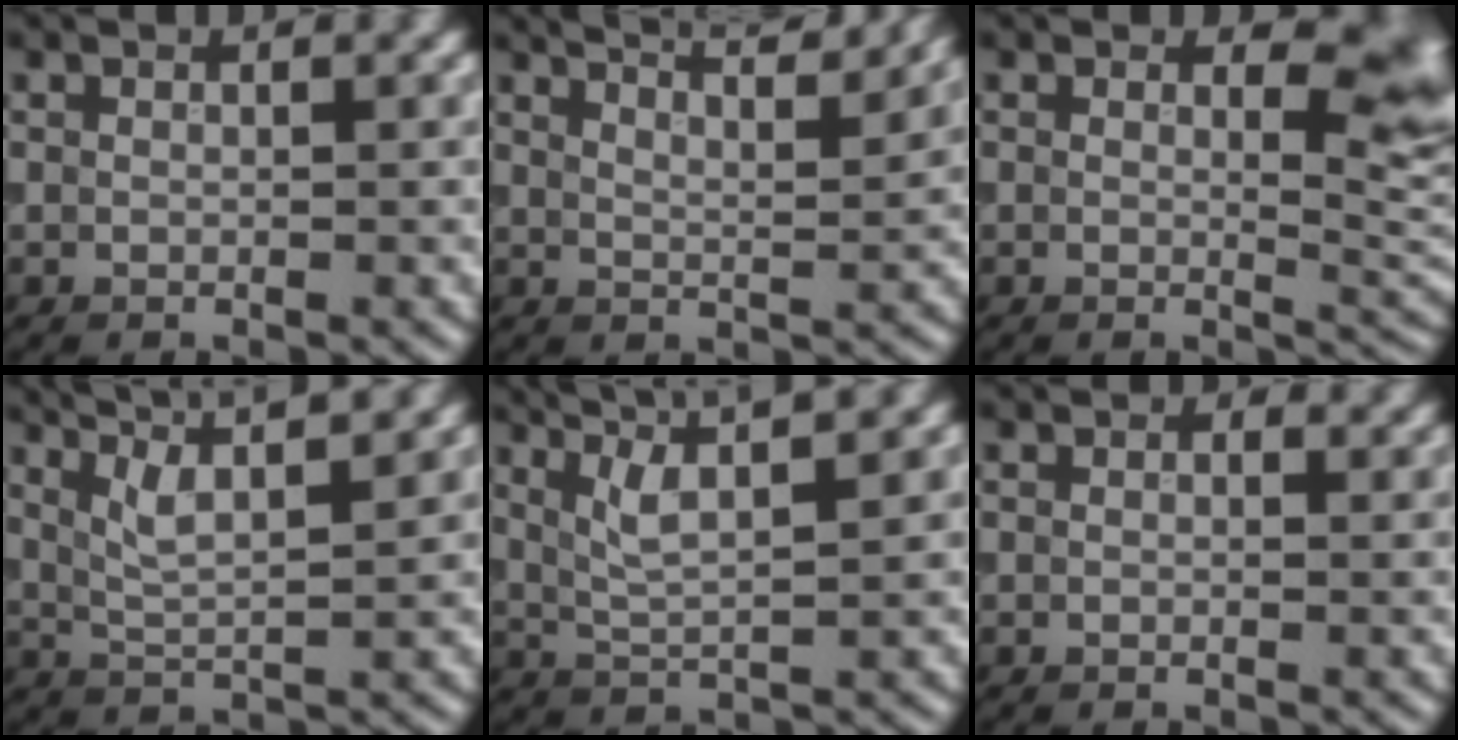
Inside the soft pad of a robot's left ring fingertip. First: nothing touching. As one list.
[{"total": 8.9, "force": [7.1, 2.4, 4.7], "torque": [-0.036, 0.030, 0.056]}, {"total": 5.0, "force": [1.5, 2.4, 4.1], "torque": [-0.041, -0.007, 0.021]}, {"total": 7.1, "force": [4.9, 1.9, 4.8], "torque": [-0.080, 0.031, 0.055]}, {"total": 5.2, "force": [3.3, 1.1, 3.9], "torque": [-0.073, 0.018, 0.045]}, {"total": 0.9, "force": [0.5, 0.5, 0.6], "torque": [-0.006, -0.002, 0.004]}]